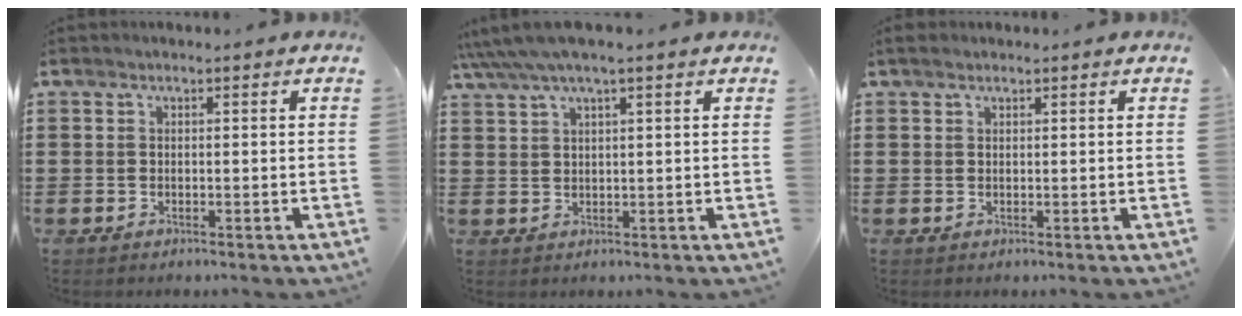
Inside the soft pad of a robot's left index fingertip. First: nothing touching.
{"total": 3.2, "force": [2.2, 0.3, 2.3], "torque": [-0.051, 0.003, 0.039]}
{"total": 0.8, "force": [0.6, 0.4, 0.3], "torque": [-0.008, 0.004, 0.012]}